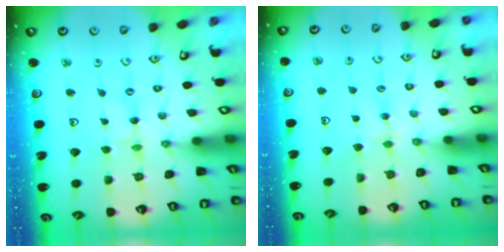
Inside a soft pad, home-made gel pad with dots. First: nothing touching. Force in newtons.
{"total": 3.3, "press": 3.2, "slide": 0.5}